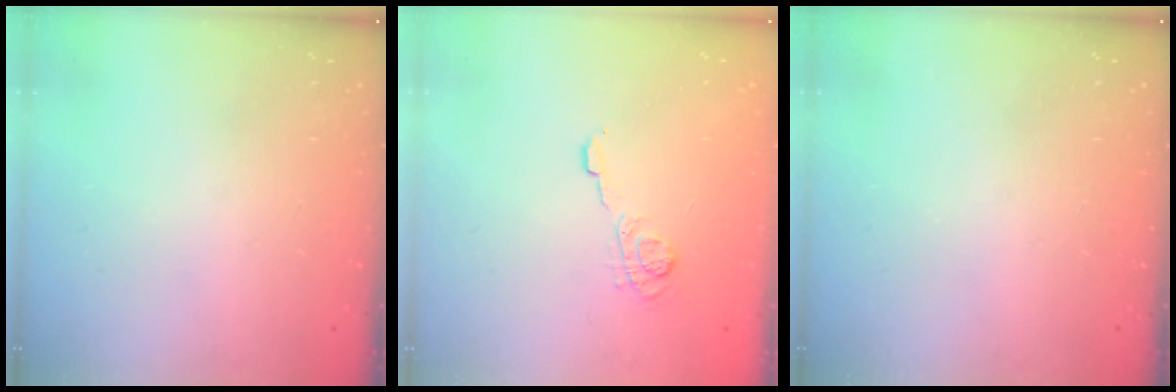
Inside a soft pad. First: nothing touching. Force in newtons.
{"total": 5.9, "press": 5.8, "slide": 1.0}
{"total": 0.0}